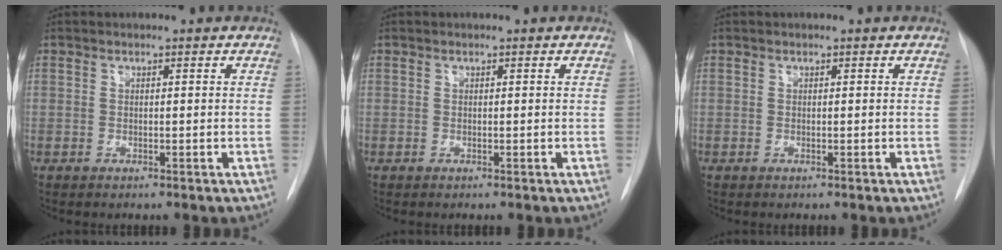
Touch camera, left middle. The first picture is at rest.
{"total": 0.0}
{"total": 0.0}